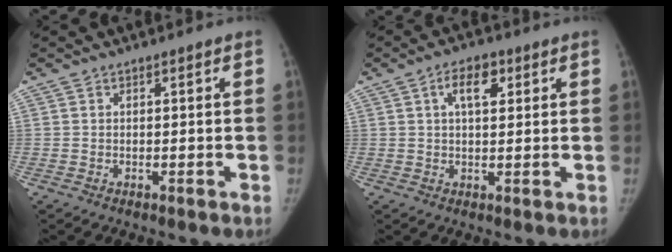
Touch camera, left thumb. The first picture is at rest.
{"total": 5.5, "force": [2.1, 2.6, 4.4], "torque": [-0.065, 0.002, 0.032]}